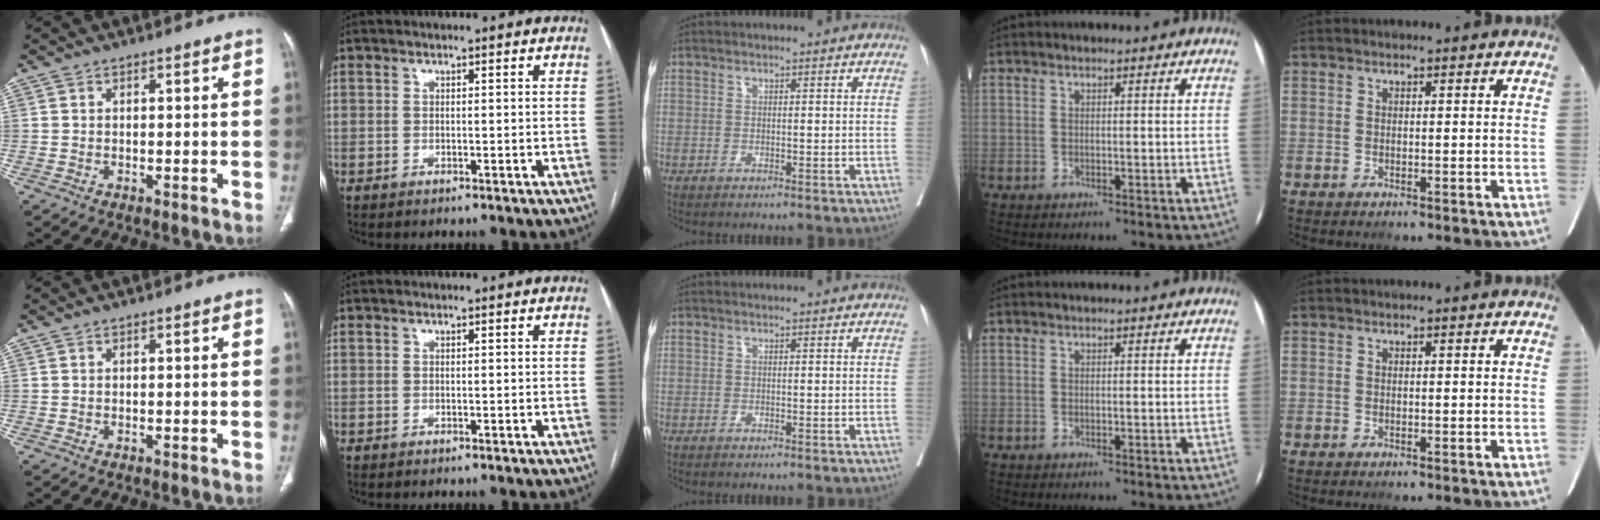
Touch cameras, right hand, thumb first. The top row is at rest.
{}